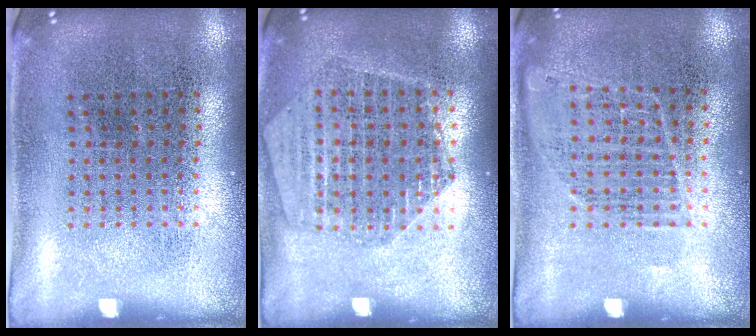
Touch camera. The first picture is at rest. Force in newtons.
{"total": 1.7, "press": 1.6, "slide": 0.3}
{"total": 0.9, "press": 0.9, "slide": 0.2}